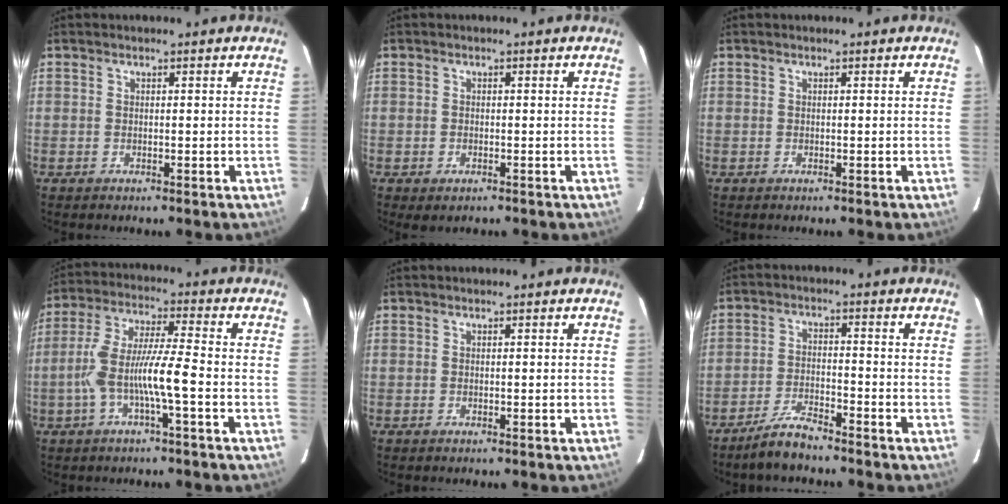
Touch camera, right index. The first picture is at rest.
{"total": 1.5, "force": [-0.8, 0.9, 0.9], "torque": [-0.015, 0.000, -0.002]}
{"total": 0.0}
{"total": 9.6, "force": [-2.6, 0.5, 9.3], "torque": [-0.191, 0.016, -0.053]}
{"total": 0.0}
{"total": 5.1, "force": [-4.5, 0.5, 2.3], "torque": [-0.046, -0.011, -0.089]}